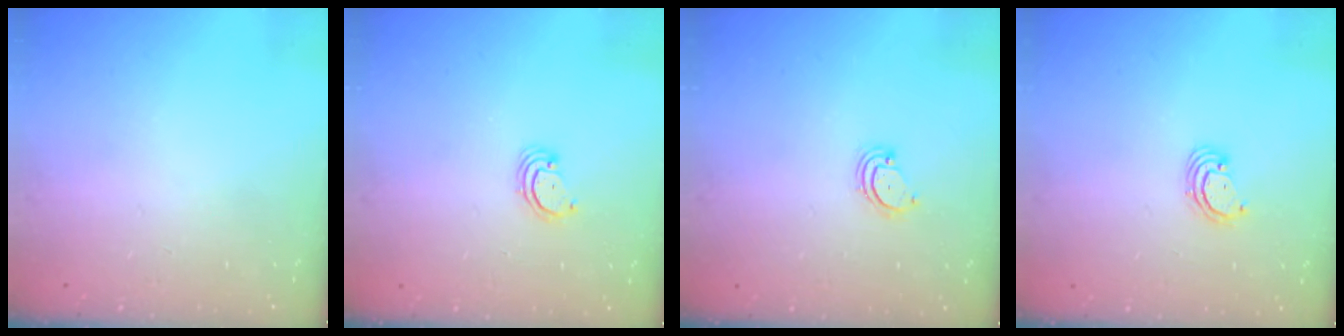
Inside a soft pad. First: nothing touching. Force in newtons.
{"total": 2.3, "press": 2.3, "slide": 0.2}
{"total": 3.0, "press": 3.0, "slide": 0.4}
{"total": 3.3, "press": 3.3, "slide": 0.3}